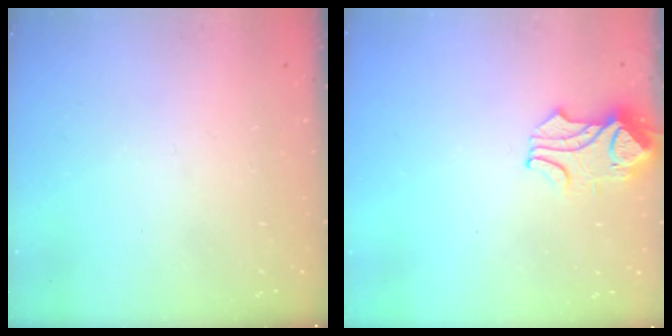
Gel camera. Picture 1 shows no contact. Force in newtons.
{"total": 1.6, "press": 1.5, "slide": 0.5}